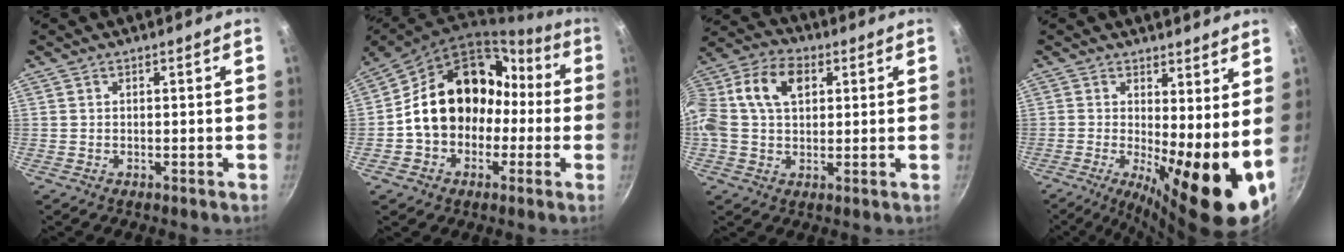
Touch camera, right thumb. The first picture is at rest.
{"total": 19.3, "force": [-1.1, 15.6, 11.3], "torque": [-0.148, 0.077, -0.010]}
{"total": 15.6, "force": [3.5, 10.4, 11.1], "torque": [-0.216, 0.030, 0.047]}
{"total": 13.1, "force": [-0.3, 3.9, 12.5], "torque": [-0.172, -0.012, -0.003]}